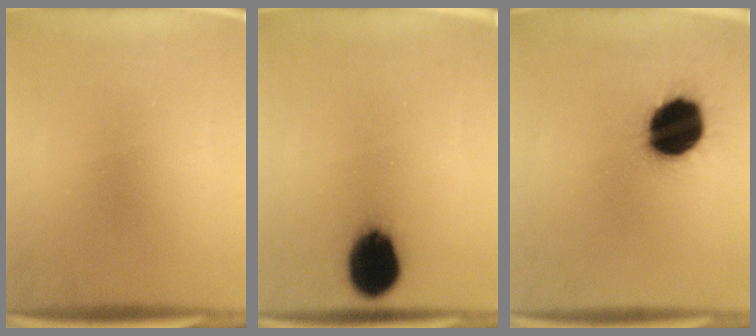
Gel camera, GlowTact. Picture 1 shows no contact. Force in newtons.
{"total": 13.2}
{"total": 18.5}